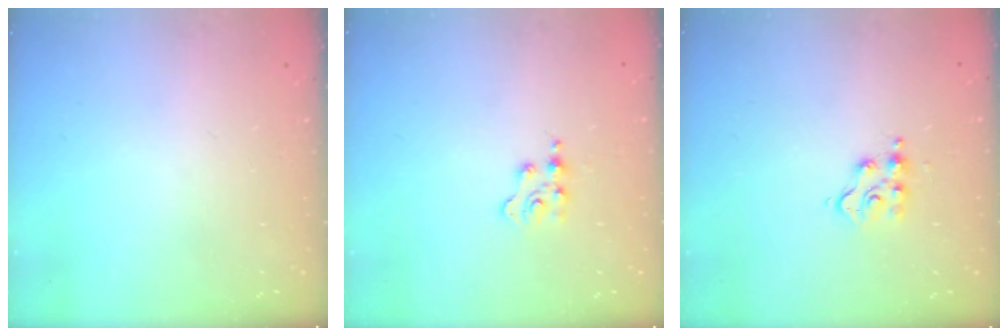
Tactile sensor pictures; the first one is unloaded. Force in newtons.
{"total": 2.3, "press": 2.3, "slide": 0.3}
{"total": 6.7, "press": 6.7, "slide": 0.5}